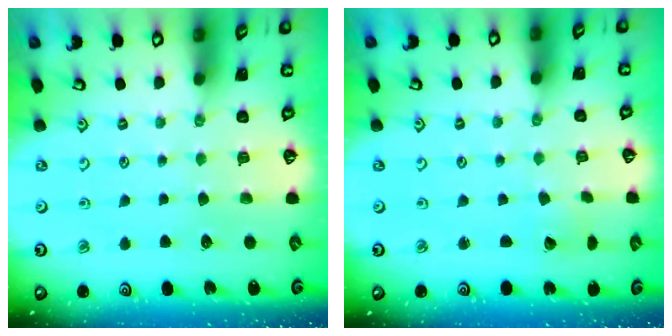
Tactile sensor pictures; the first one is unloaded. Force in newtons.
{"total": 2.6, "press": 2.6, "slide": 0.1}